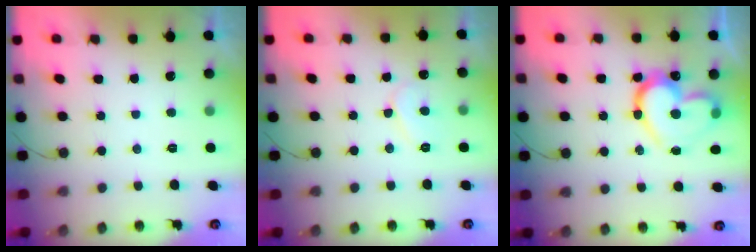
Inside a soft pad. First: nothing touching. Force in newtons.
{"total": 6.6, "press": 6.6, "slide": 0.5}
{"total": 18.1, "press": 18.1, "slide": 1.5}